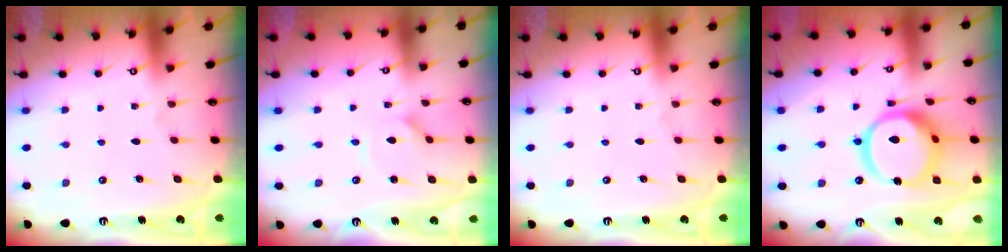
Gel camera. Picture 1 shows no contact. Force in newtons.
{"total": 1.8, "press": 1.8, "slide": 0.3}
{"total": 0.0}
{"total": 18.5, "press": 18.4, "slide": 2.1}